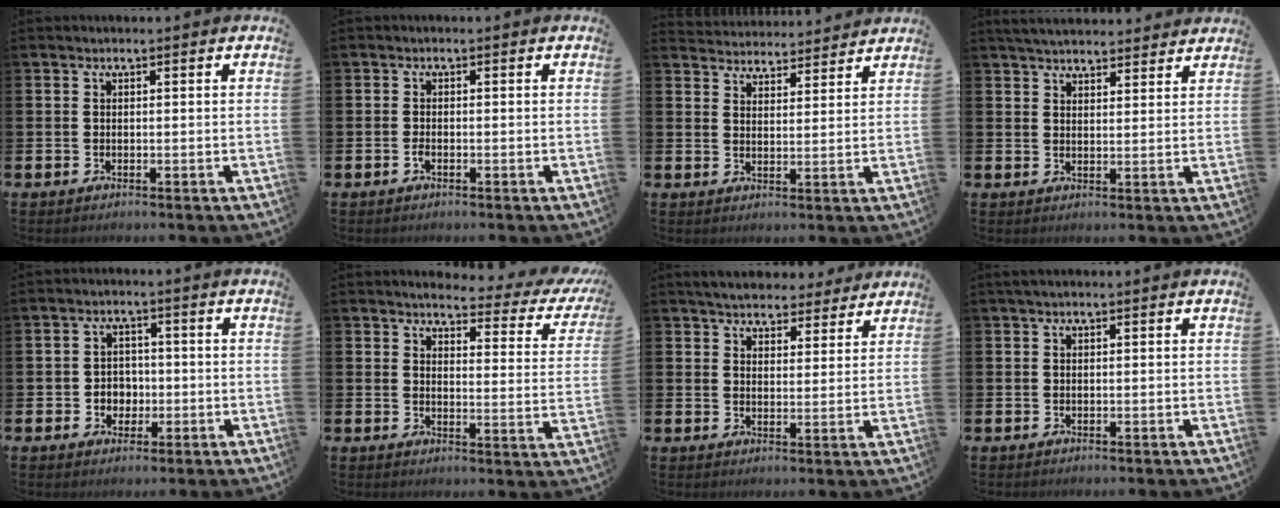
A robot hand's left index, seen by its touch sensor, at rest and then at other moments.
{"total": 0.9, "force": [-0.5, 0.3, 0.7], "torque": [-0.008, -0.005, -0.011]}
{"total": 4.2, "force": [4.1, 0.6, -0.5], "torque": [0.001, -0.030, 0.073]}
{"total": 4.3, "force": [4.2, 0.7, 0.5], "torque": [-0.017, -0.020, 0.078]}
{"total": 3.0, "force": [-0.6, 2.8, 1.0], "torque": [-0.016, 0.001, -0.021]}
{"total": 3.1, "force": [2.8, 0.8, 1.1], "torque": [-0.024, -0.031, 0.036]}
{"total": 5.0, "force": [4.9, 1.3, 0.4], "torque": [-0.025, -0.025, 0.087]}
{"total": 0.6, "force": [0.4, 0.1, 0.5], "torque": [-0.008, 0.003, 0.006]}